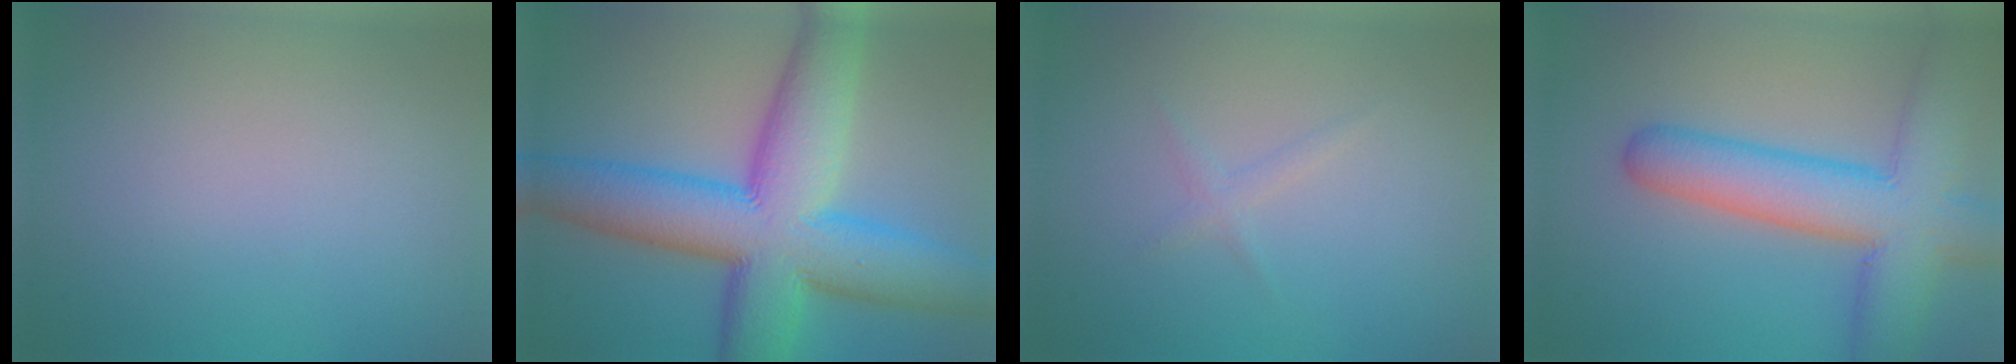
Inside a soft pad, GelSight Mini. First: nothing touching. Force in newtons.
{"total": 13.9, "press": 13.9, "slide": 0.2}
{"total": 1.0, "press": 1.0, "slide": 0.1}
{"total": 9.0, "press": 9.0, "slide": 0.3}